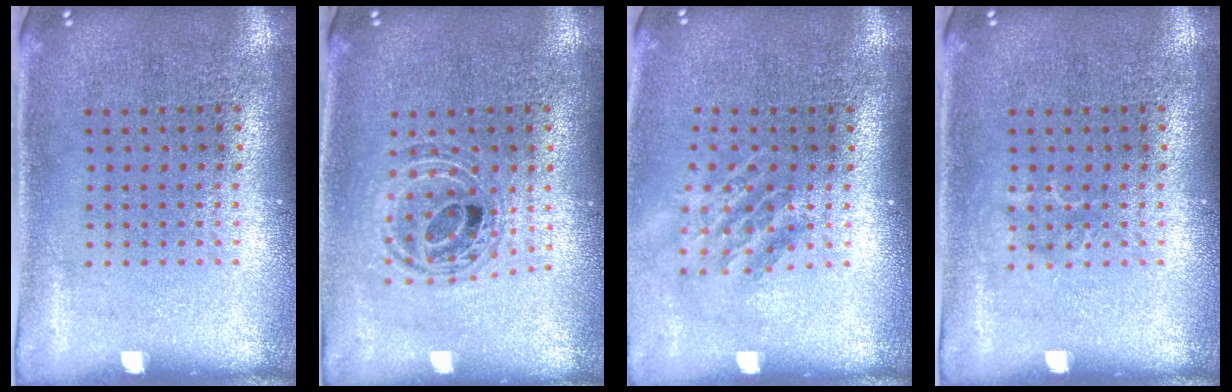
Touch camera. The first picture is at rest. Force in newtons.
{"total": 0.9, "press": 0.9, "slide": 0.2}
{"total": 1.5, "press": 1.1, "slide": 1.0}
{"total": 0.9, "press": 0.8, "slide": 0.2}